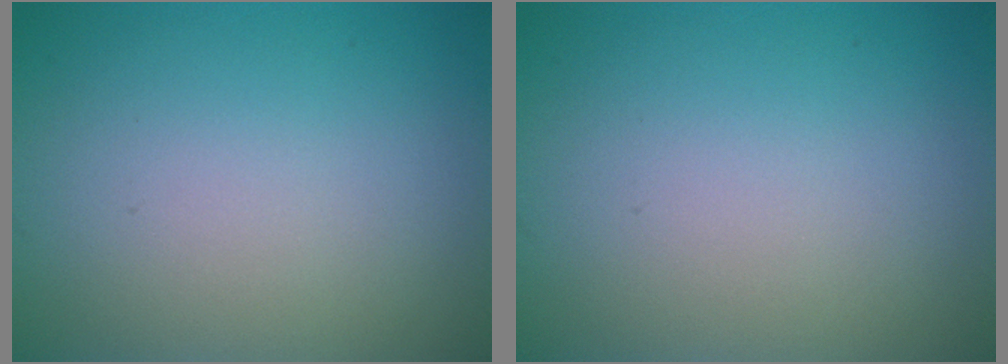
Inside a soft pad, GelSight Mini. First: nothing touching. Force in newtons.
{"total": 0.0}